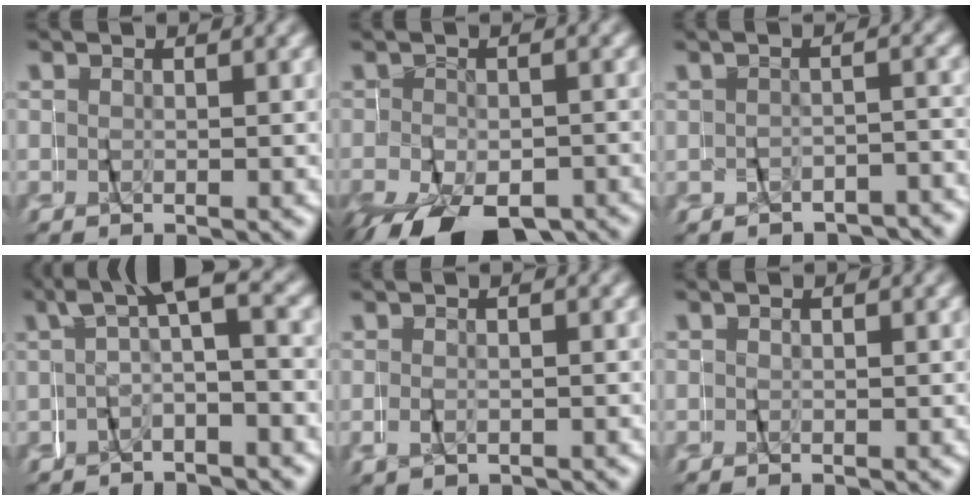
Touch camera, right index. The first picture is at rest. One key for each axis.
{"total": 9.1, "fx": -5.7, "fy": 5.0, "fz": 5.0, "tx": -0.107, "ty": -0.044, "tz": -0.070}
{"total": 2.9, "fx": -2.3, "fy": 1.7, "fz": 0.5, "tx": -0.021, "ty": 0.006, "tz": -0.043}
{"total": 2.9, "fx": 0.6, "fy": 0.2, "fz": 2.8, "tx": -0.039, "ty": 0.020, "tz": -0.004}
{"total": 1.0, "fx": -0.7, "fy": 0.4, "fz": 0.5, "tx": -0.021, "ty": -0.006, "tz": -0.006}
{"total": 0.0}